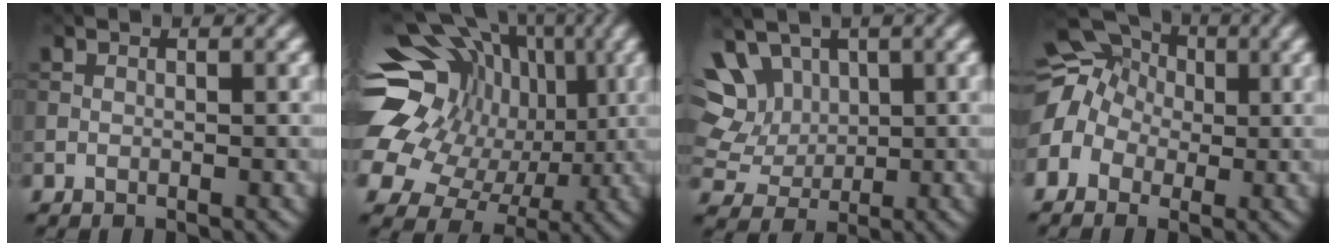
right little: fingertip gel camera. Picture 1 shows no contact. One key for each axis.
{"total": 20.1, "fx": 3.3, "fy": 17.3, "fz": 9.8, "tx": -0.215, "ty": 0.045, "tz": 0.026}
{"total": 9.1, "fx": 3.1, "fy": 7.3, "fz": 4.3, "tx": -0.098, "ty": 0.025, "tz": 0.045}
{"total": 14.0, "fx": 0.8, "fy": 12.6, "fz": 6.3, "tx": -0.163, "ty": 0.026, "tz": -0.043}